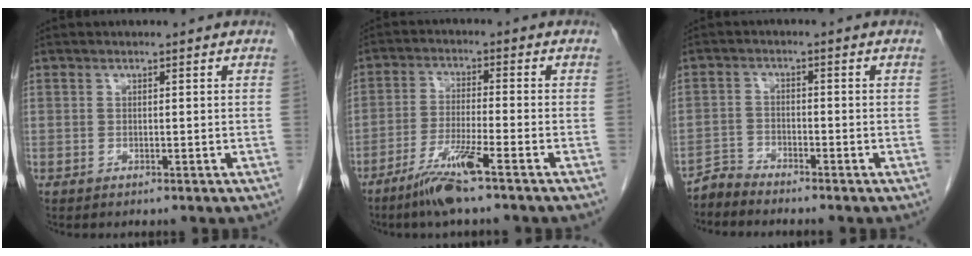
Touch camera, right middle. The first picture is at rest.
{"total": 7.2, "force": [-4.7, -0.6, 5.4], "torque": [-0.106, -0.019, -0.094]}
{"total": 2.6, "force": [-2.5, -0.3, -0.7], "torque": [0.021, -0.013, -0.051]}